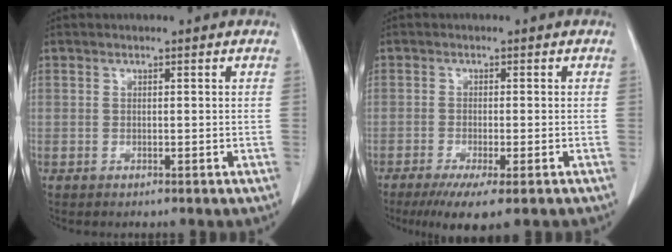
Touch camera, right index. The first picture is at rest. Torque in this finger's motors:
{"motor_torque": [0.81, -0.82, 0.53, 0.12]}